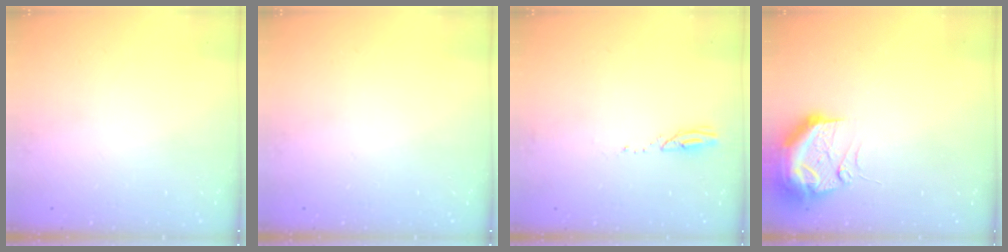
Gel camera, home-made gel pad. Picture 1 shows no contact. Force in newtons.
{"total": 0.0}
{"total": 2.4, "press": 2.4, "slide": 0.3}
{"total": 12.2, "press": 11.9, "slide": 2.6}